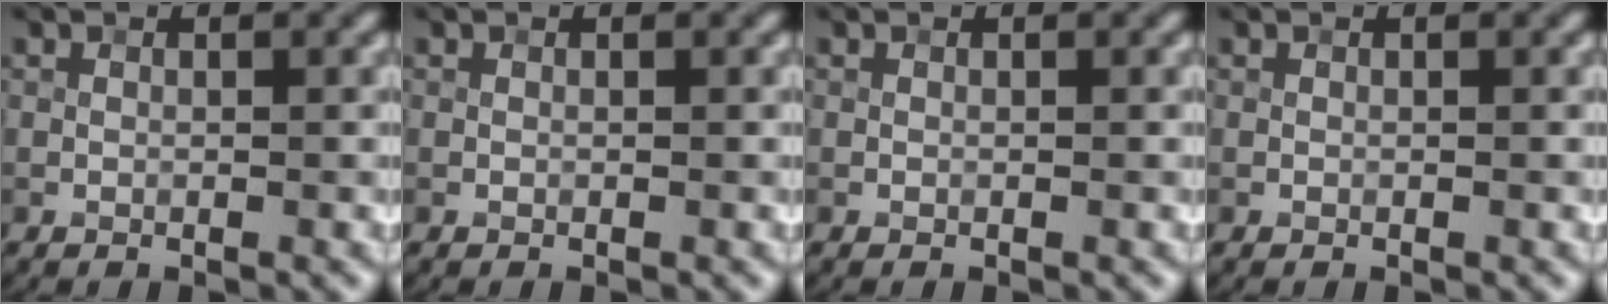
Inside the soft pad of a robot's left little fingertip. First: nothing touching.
{"total": 0.0}
{"total": 0.0}
{"total": 0.0}